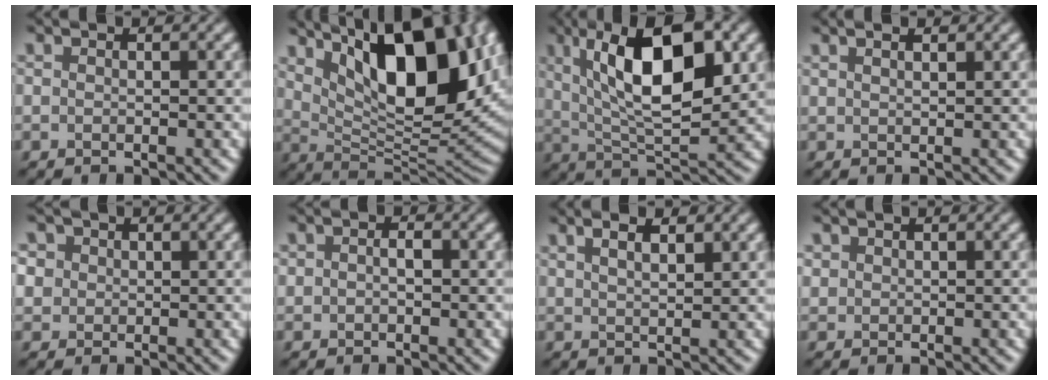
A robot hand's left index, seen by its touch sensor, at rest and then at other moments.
{"total": 14.2, "force": [5.7, 5.6, 11.8], "torque": [-0.184, 0.002, 0.100]}
{"total": 11.1, "force": [3.2, 3.8, 9.9], "torque": [-0.160, 0.006, 0.052]}
{"total": 1.3, "force": [1.0, 0.1, 0.9], "torque": [-0.008, 0.003, 0.012]}
{"total": 4.5, "force": [2.1, 3.5, 1.9], "torque": [-0.059, 0.013, 0.030]}
{"total": 1.7, "force": [0.1, 1.2, 1.2], "torque": [-0.019, 0.008, -0.003]}
{"total": 2.5, "force": [1.6, 0.6, 1.7], "torque": [-0.023, 0.009, 0.023]}
{"total": 0.6, "force": [0.3, 0.6, 0.0], "torque": [-0.002, -0.002, 0.009]}